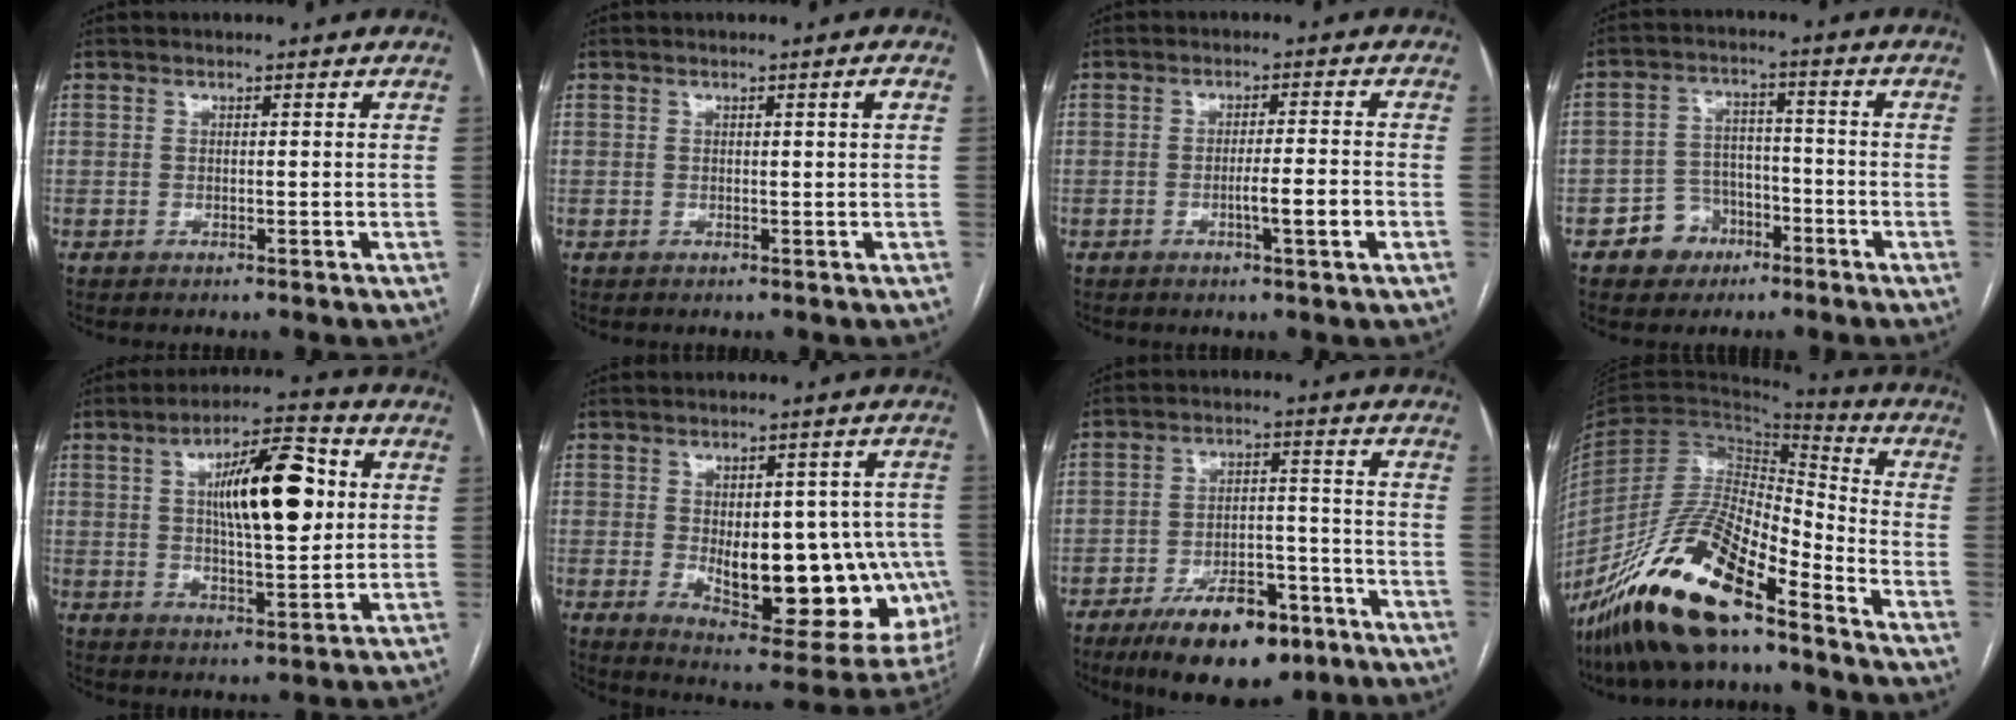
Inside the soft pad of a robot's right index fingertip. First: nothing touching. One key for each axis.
{"total": 1.1, "fx": 0.3, "fy": -0.2, "fz": 1.0, "tx": -0.015, "ty": 0.000, "tz": 0.005}
{"total": 4.7, "fx": -1.6, "fy": -0.1, "fz": 4.5, "tx": -0.067, "ty": -0.003, "tz": -0.024}
{"total": 6.5, "fx": -3.5, "fy": 5.3, "fz": 1.4, "tx": -0.020, "ty": 0.019, "tz": -0.051}
{"total": 14.0, "fx": 3.0, "fy": 3.7, "fz": 13.2, "tx": -0.212, "ty": 0.017, "tz": 0.045}
{"total": 19.9, "fx": -2.8, "fy": 9.2, "fz": 17.4, "tx": -0.184, "ty": 0.014, "tz": -0.009}
{"total": 13.1, "fx": -8.6, "fy": 5.4, "fz": 8.3, "tx": -0.125, "ty": 0.008, "tz": -0.134}
{"total": 20.0, "fx": -14.1, "fy": 4.4, "fz": 13.4, "tx": -0.282, "ty": -0.022, "tz": -0.263}